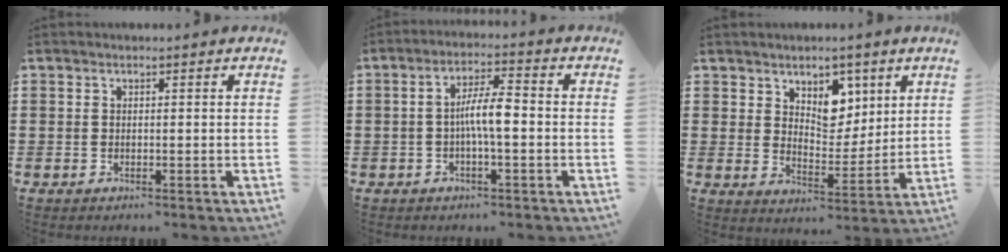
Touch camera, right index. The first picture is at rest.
{"total": 5.8, "force": [-0.8, 1.2, 5.6], "torque": [-0.115, 0.003, -0.022]}
{"total": 6.1, "force": [4.1, 4.3, 1.6], "torque": [-0.033, -0.014, 0.070]}